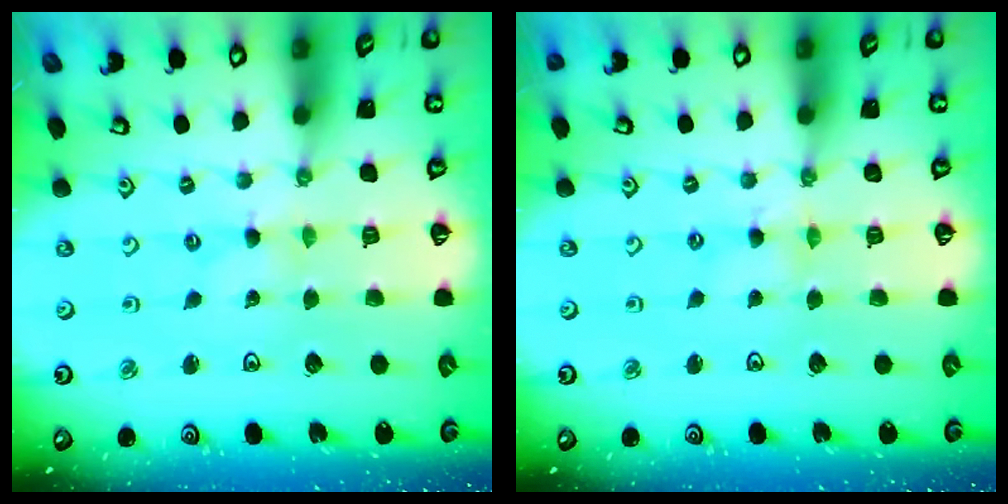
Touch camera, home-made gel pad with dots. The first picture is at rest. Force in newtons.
{"total": 0.6, "press": 0.6, "slide": 0.2}